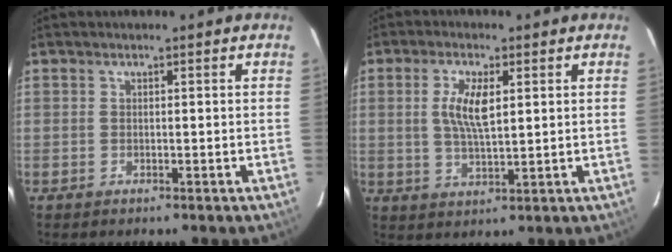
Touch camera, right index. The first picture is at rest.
{"total": 6.4, "force": [1.5, 2.3, 5.8], "torque": [-0.111, 0.002, 0.030]}